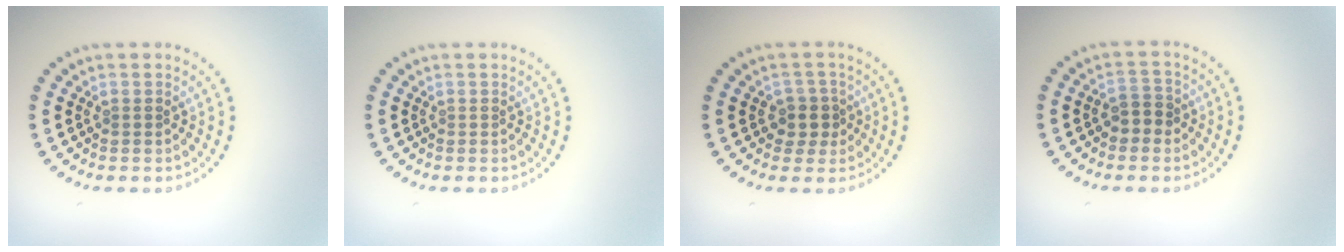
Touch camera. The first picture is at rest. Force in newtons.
{"total": 0.0}
{"total": 2.3, "press": 2.0, "slide": 1.2}
{"total": 2.0, "press": 1.9, "slide": 0.6}